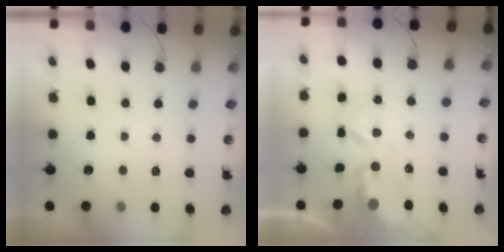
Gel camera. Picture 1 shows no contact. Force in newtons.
{"total": 4.9, "press": 4.9, "slide": 0.4}